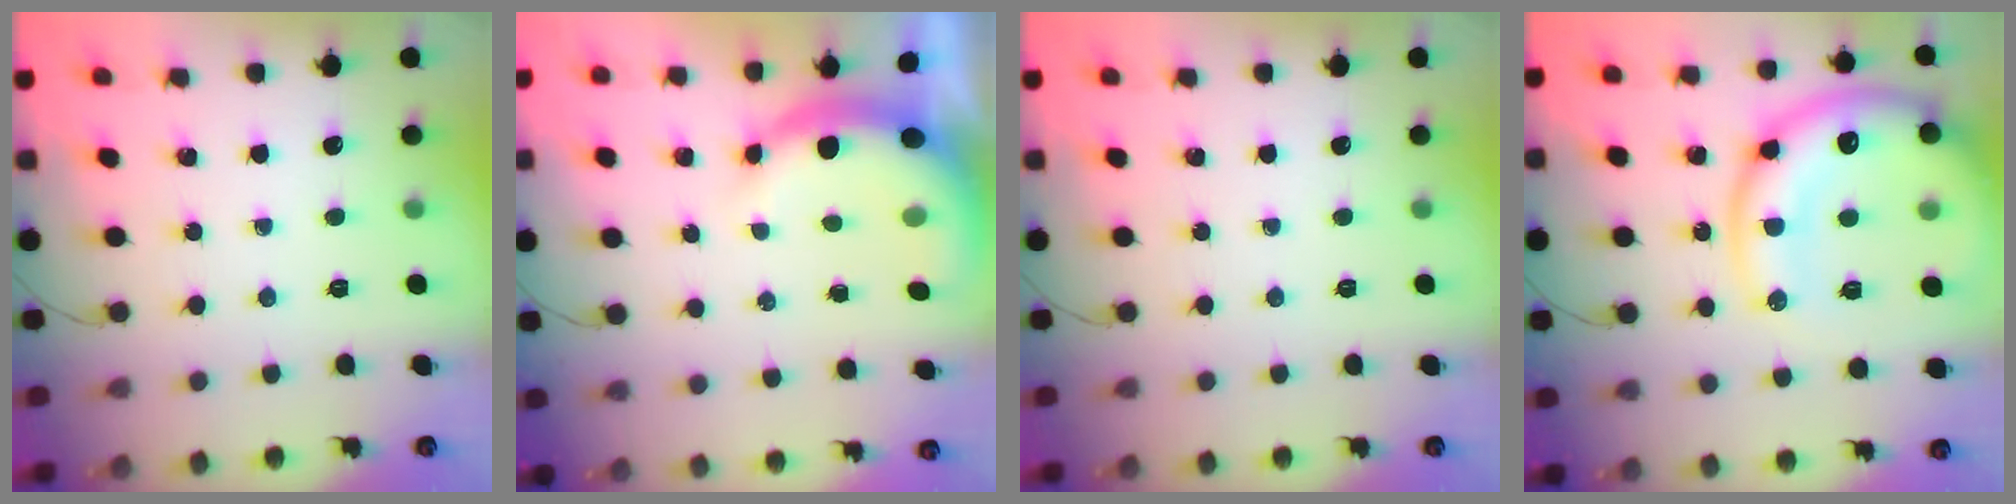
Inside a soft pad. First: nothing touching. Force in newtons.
{"total": 8.4, "press": 8.3, "slide": 1.4}
{"total": 0.0}
{"total": 22.2, "press": 22.0, "slide": 3.1}